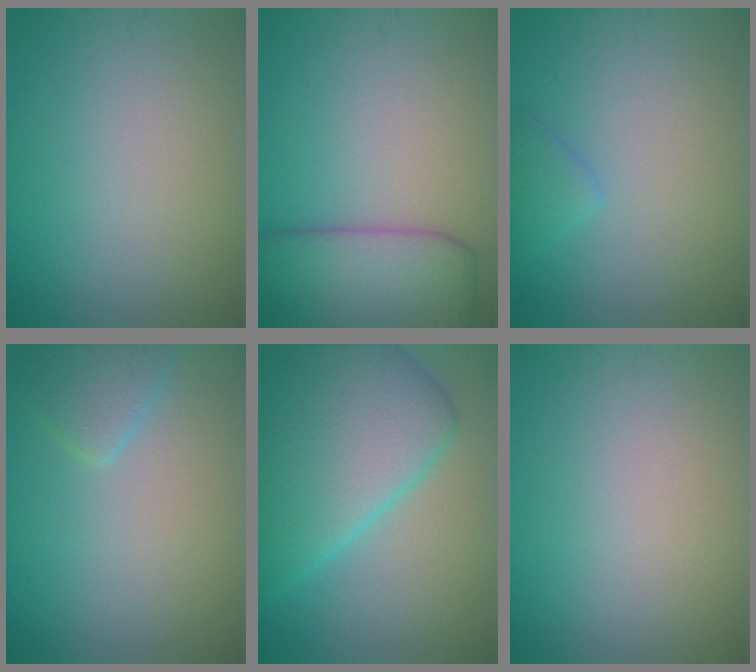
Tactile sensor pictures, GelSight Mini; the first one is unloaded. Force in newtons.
{"total": 6.7, "press": 6.7, "slide": 0.2}
{"total": 1.5, "press": 1.5, "slide": 0.1}
{"total": 2.1, "press": 2.1, "slide": 0.2}
{"total": 10.9, "press": 10.9, "slide": 0.2}
{"total": 0.0}